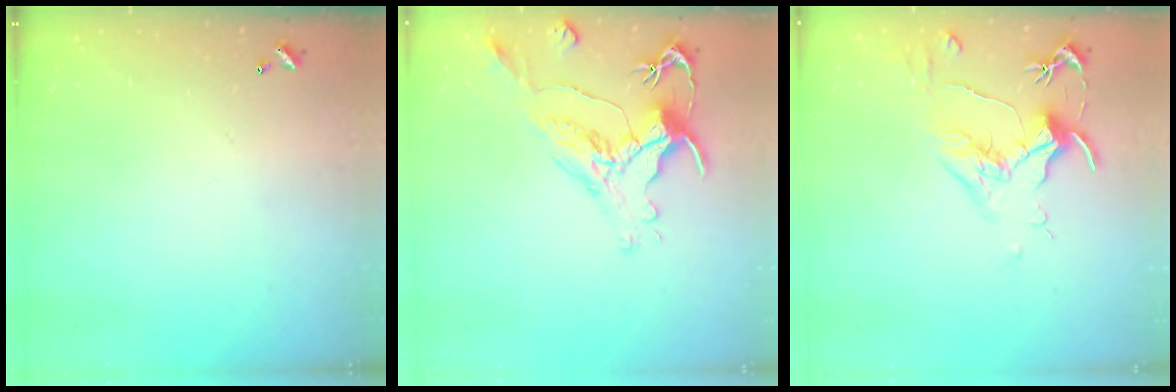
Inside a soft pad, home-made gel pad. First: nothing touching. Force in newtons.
{"total": 1.6, "press": 0.9, "slide": 1.3}
{"total": 1.8, "press": 1.5, "slide": 0.9}